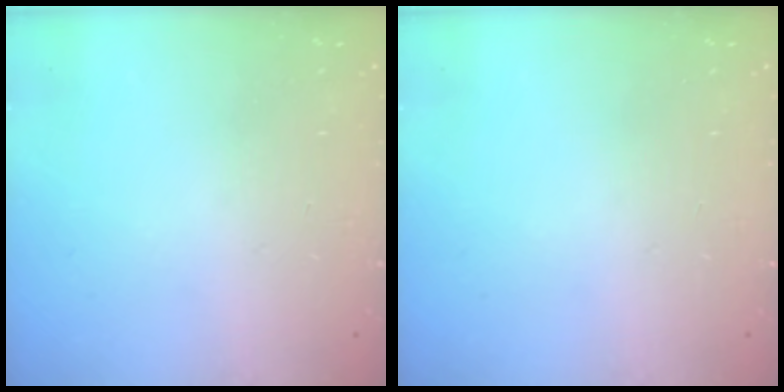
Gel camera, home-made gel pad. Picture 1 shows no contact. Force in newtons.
{"total": 0.0}